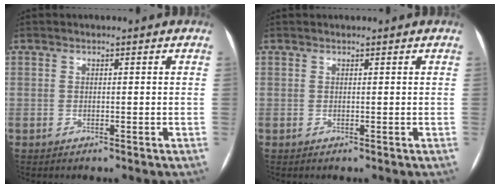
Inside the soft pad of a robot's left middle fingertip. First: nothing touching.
{"total": 0.7, "force": [0.7, 0.1, 0.1], "torque": [-0.003, 0.015, 0.014]}